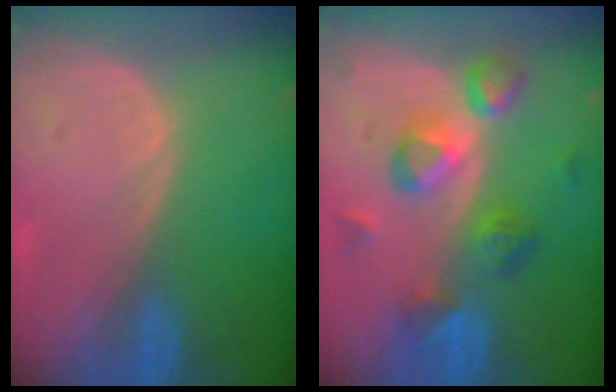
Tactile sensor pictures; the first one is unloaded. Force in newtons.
{"total": 7.7, "press": 7.7, "slide": 0.7}